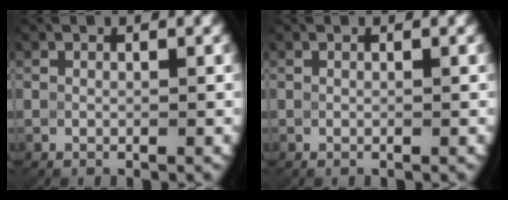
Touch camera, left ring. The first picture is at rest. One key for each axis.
{"total": 0.0}